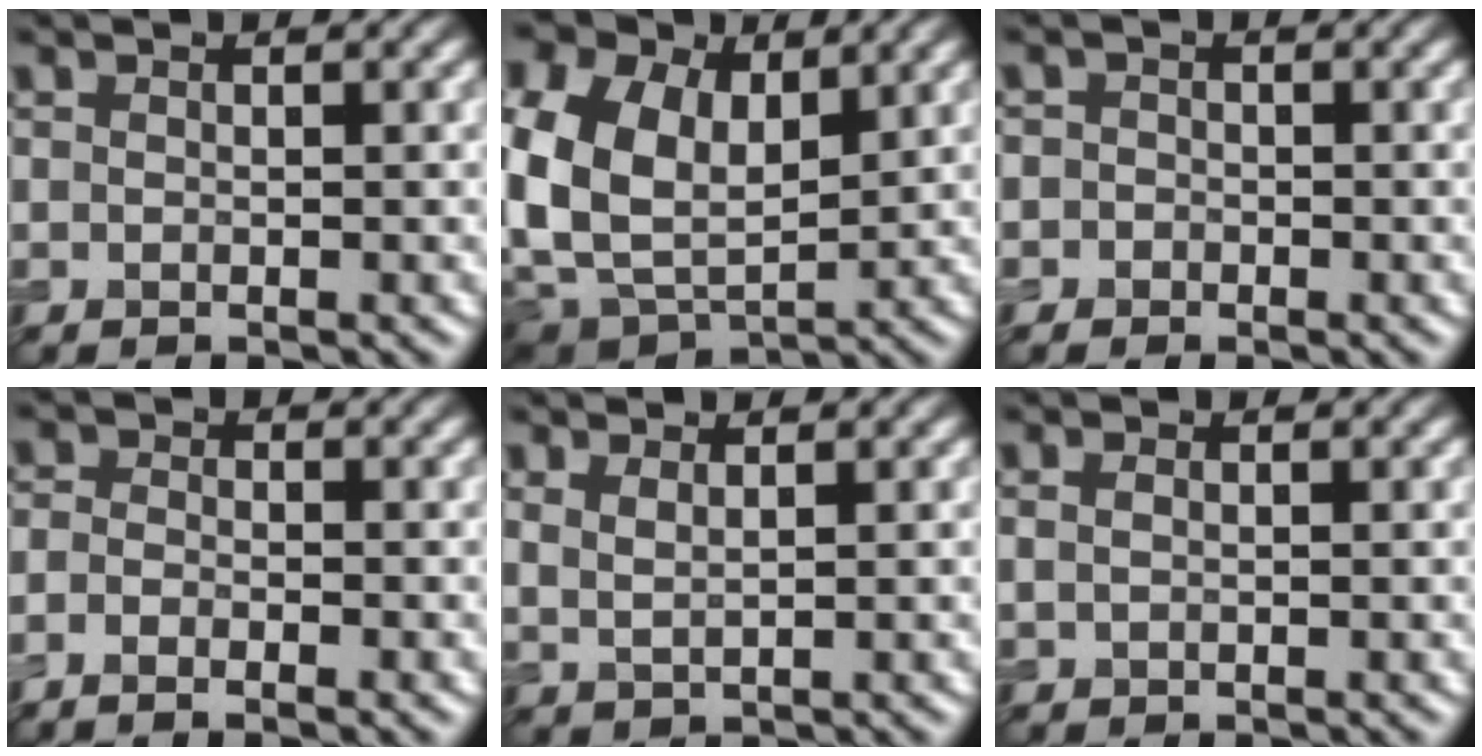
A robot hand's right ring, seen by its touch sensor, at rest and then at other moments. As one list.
[{"total": 14.9, "force": [3.0, 10.5, 10.1], "torque": [-0.227, 0.020, 0.060]}, {"total": 1.3, "force": [-0.3, 1.2, 0.3], "torque": [0.012, 0.002, -0.019]}, {"total": 2.5, "force": [-1.3, 1.2, 1.9], "torque": [-0.027, 0.003, -0.025]}, {"total": 1.8, "force": [1.1, 0.7, 1.3], "torque": [-0.021, -0.005, 0.021]}, {"total": 0.8, "force": [0.3, 0.5, 0.6], "torque": [-0.015, -0.001, 0.007]}]